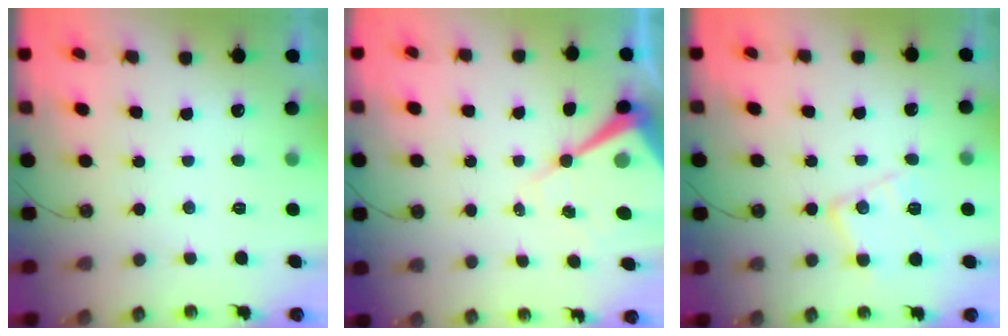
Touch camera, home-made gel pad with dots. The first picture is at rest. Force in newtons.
{"total": 12.8, "press": 12.8, "slide": 1.2}
{"total": 13.4, "press": 13.4, "slide": 1.0}